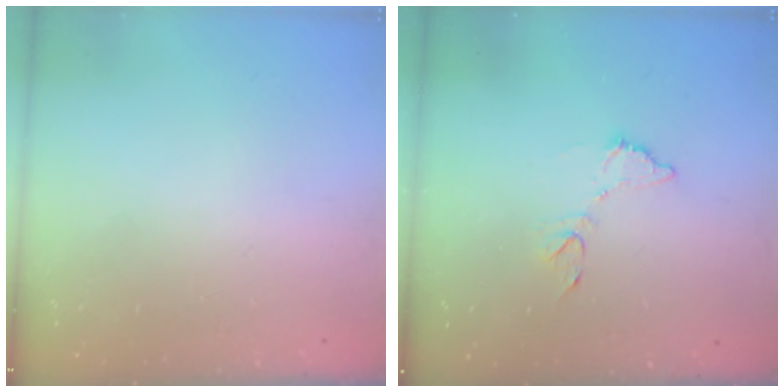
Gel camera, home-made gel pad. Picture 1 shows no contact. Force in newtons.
{"total": 8.8, "press": 8.8, "slide": 0.4}